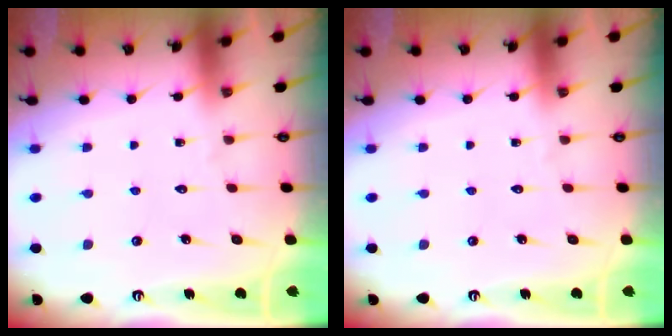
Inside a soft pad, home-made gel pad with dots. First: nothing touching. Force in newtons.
{"total": 0.0}